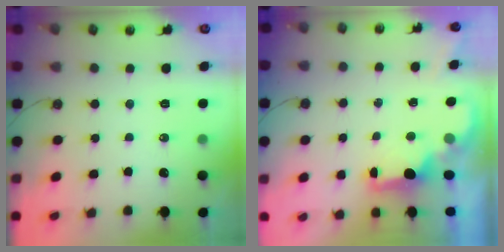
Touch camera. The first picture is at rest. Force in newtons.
{"total": 1.9, "press": 1.7, "slide": 0.8}